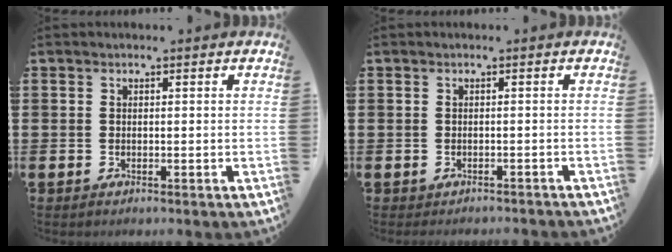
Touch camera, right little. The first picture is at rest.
{"total": 1.0, "force": [-1.0, -0.1, 0.0], "torque": [-0.001, 0.001, -0.021]}